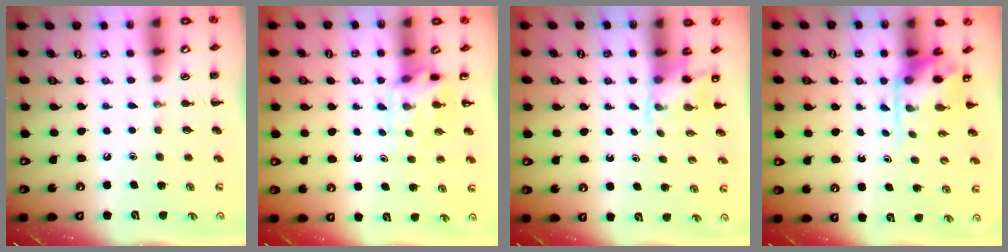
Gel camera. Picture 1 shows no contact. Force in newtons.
{"total": 5.2, "press": 5.1, "slide": 1.1}
{"total": 2.5, "press": 2.3, "slide": 1.0}
{"total": 3.5, "press": 3.4, "slide": 0.6}